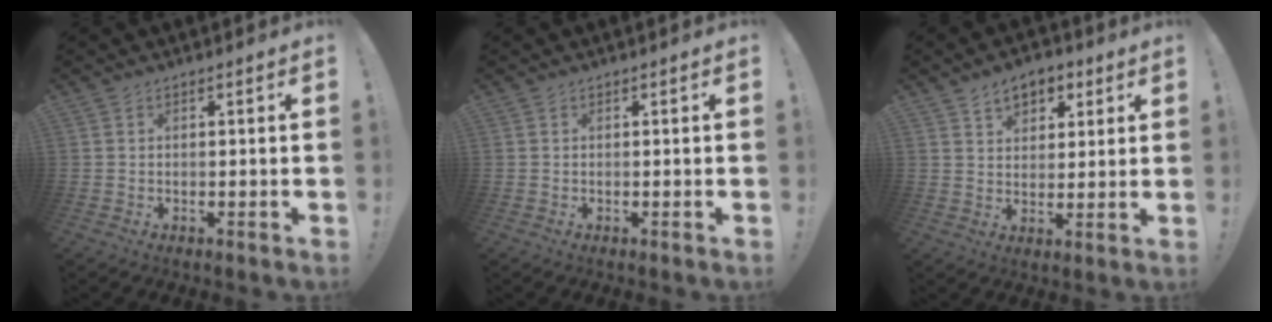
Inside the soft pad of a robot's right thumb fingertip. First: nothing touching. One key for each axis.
{"total": 0.0}
{"total": 7.9, "fx": 4.5, "fy": 5.5, "fz": 3.5, "tx": -0.042, "ty": -0.020, "tz": 0.081}